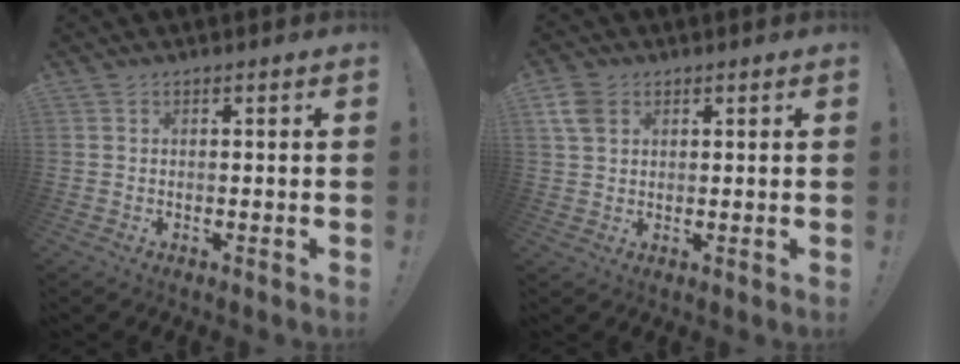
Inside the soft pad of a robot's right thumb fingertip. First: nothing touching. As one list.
[{"total": 5.9, "force": [2.6, 4.2, 3.3], "torque": [-0.071, 0.001, 0.053]}]